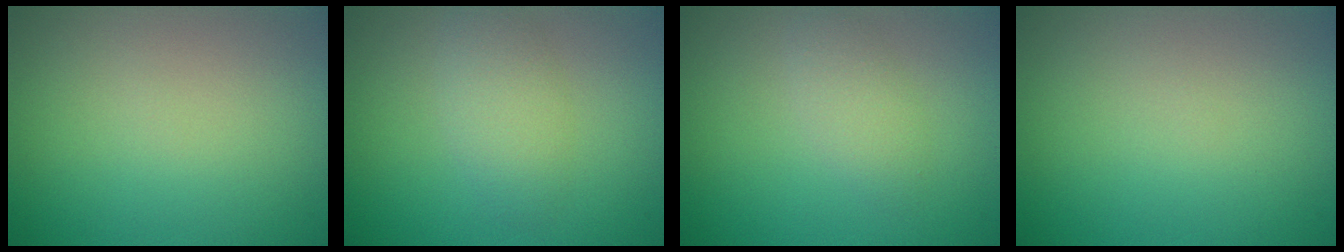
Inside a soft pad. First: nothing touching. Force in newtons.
{"total": 2.7, "press": 2.7, "slide": 0.1}
{"total": 1.9, "press": 1.9, "slide": 0.1}
{"total": 0.0}